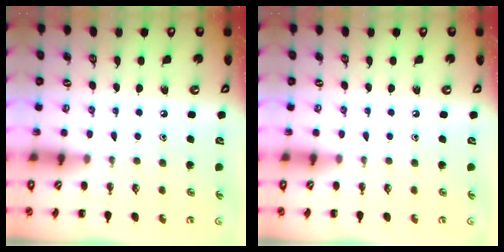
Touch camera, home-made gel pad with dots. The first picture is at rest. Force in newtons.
{"total": 0.0}